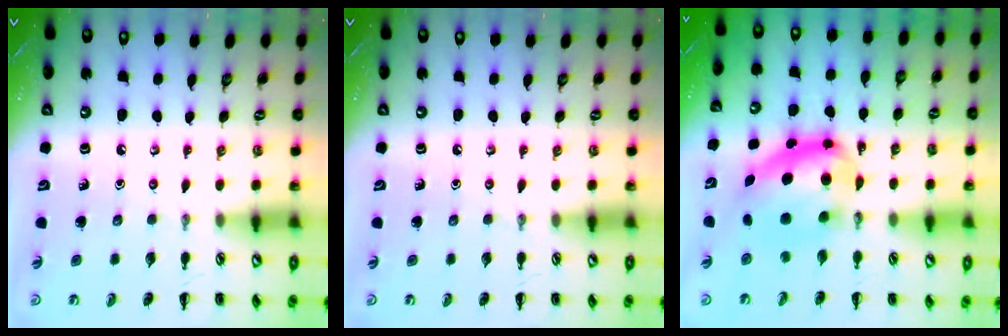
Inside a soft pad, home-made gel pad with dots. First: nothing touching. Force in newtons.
{"total": 0.0}
{"total": 10.4, "press": 10.1, "slide": 2.3}